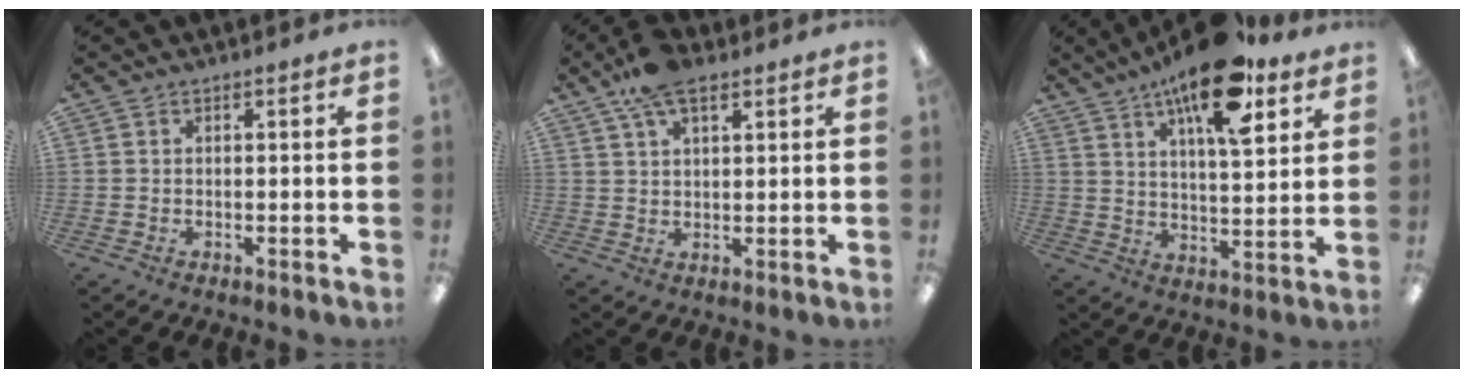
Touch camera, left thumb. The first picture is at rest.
{"total": 8.8, "force": [5.7, 3.5, 5.8], "torque": [-0.104, -0.013, 0.102]}
{"total": 16.9, "force": [10.8, 5.9, 11.6], "torque": [-0.183, -0.047, 0.175]}